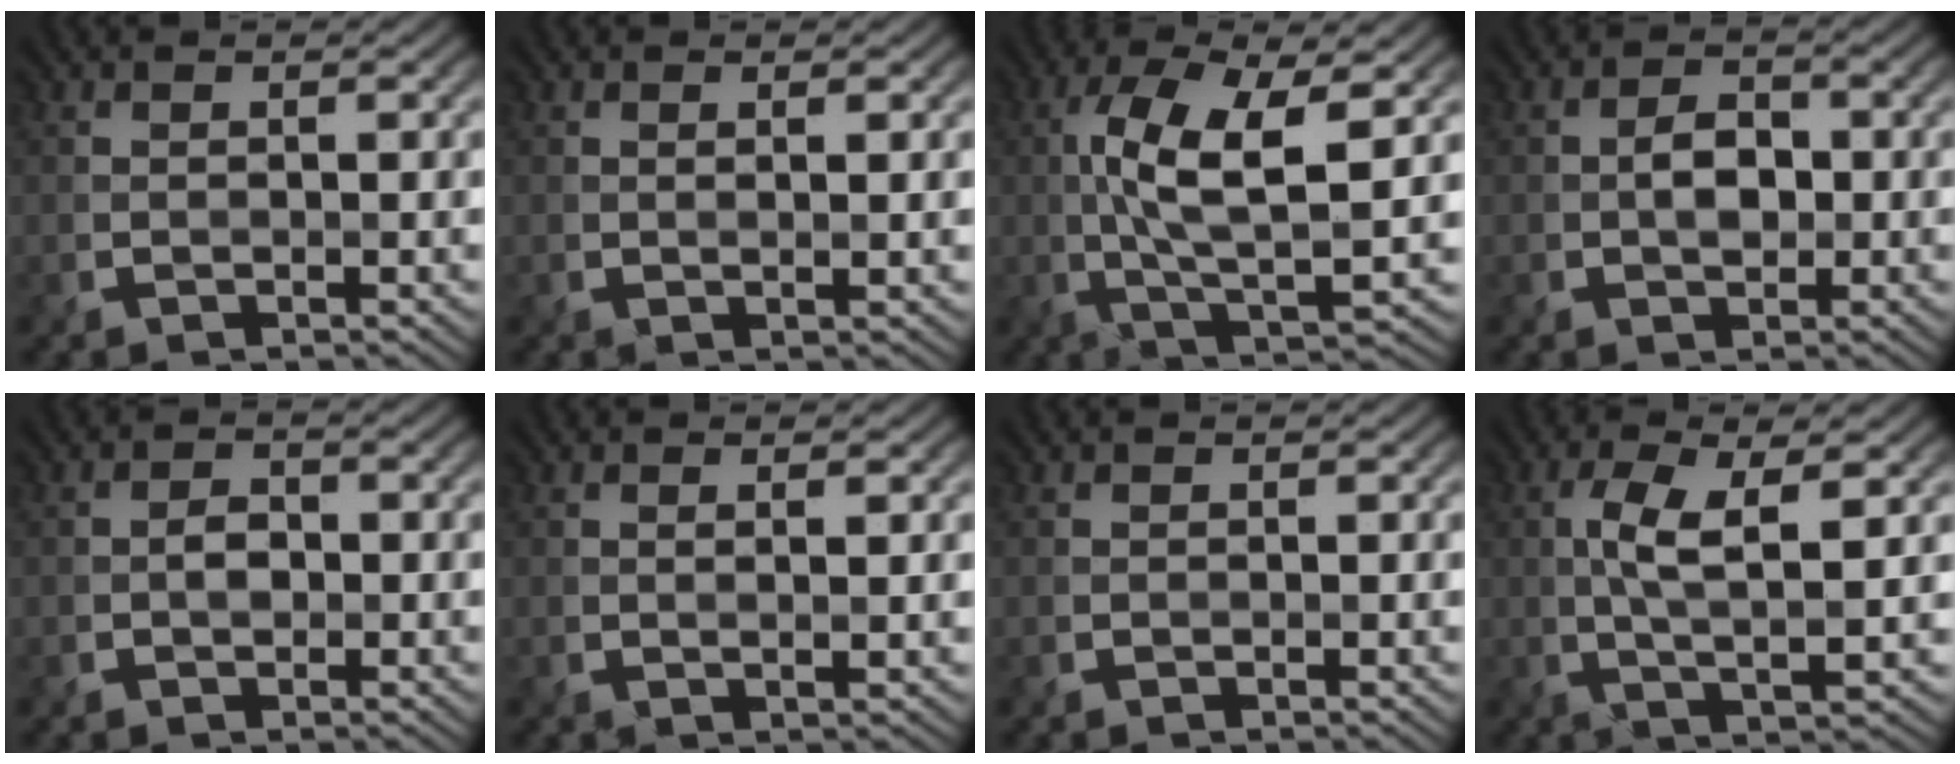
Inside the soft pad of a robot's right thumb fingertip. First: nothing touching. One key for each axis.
{"total": 1.0, "fx": 0.4, "fy": 0.2, "fz": 0.9, "tx": -0.018, "ty": 0.004, "tz": 0.005}
{"total": 10.4, "fx": 1.0, "fy": 3.4, "fz": 9.8, "tx": -0.188, "ty": 0.005, "tz": 0.019}
{"total": 3.0, "fx": -0.4, "fy": 2.0, "fz": 2.2, "tx": -0.041, "ty": -0.001, "tz": -0.007}
{"total": 1.7, "fx": -0.4, "fy": 1.3, "fz": 1.1, "tx": -0.021, "ty": 0.000, "tz": -0.009}
{"total": 1.3, "fx": 0.5, "fy": 0.3, "fz": 1.2, "tx": -0.022, "ty": 0.004, "tz": 0.006}
{"total": 0.0}
{"total": 6.3, "fx": 0.9, "fy": 1.8, "fz": 6.0, "tx": -0.122, "ty": -0.001, "tz": 0.018}